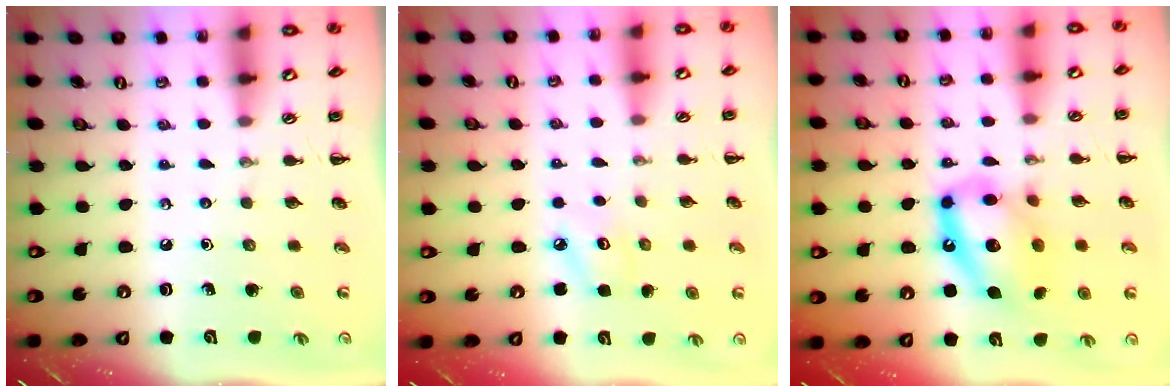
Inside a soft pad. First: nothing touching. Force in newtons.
{"total": 3.9, "press": 3.7, "slide": 0.9}
{"total": 15.7, "press": 15.3, "slide": 3.2}